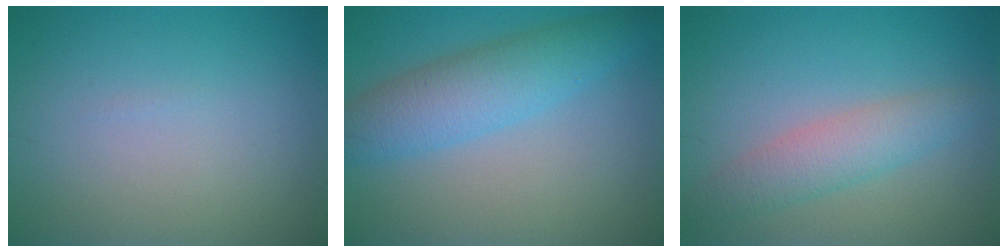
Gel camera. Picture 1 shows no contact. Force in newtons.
{"total": 5.1, "press": 5.1, "slide": 0.2}
{"total": 3.3, "press": 3.3, "slide": 0.1}